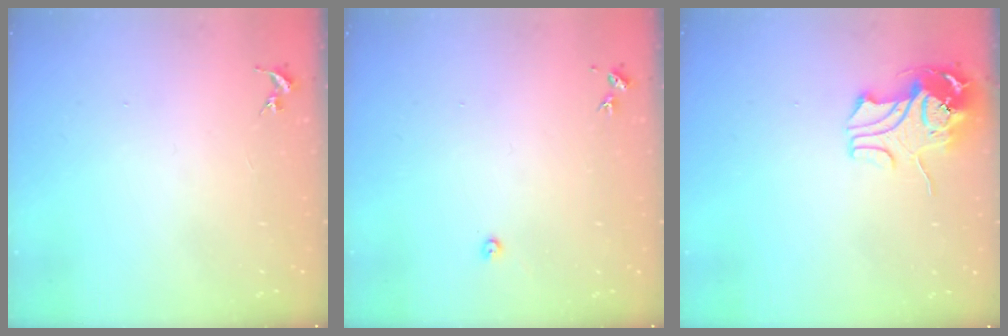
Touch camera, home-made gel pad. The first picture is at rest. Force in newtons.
{"total": 2.4, "press": 2.4, "slide": 0.3}
{"total": 10.6, "press": 10.6, "slide": 0.8}